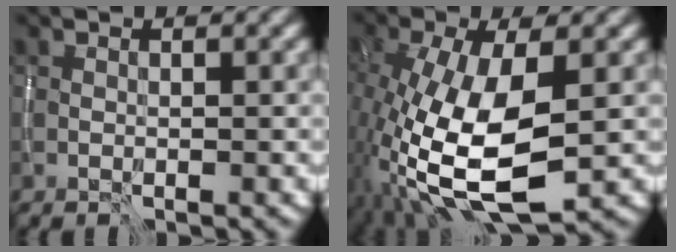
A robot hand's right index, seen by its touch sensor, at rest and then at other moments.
{"total": 11.2, "force": [-2.2, 4.9, 9.8], "torque": [-0.214, -0.017, -0.036]}